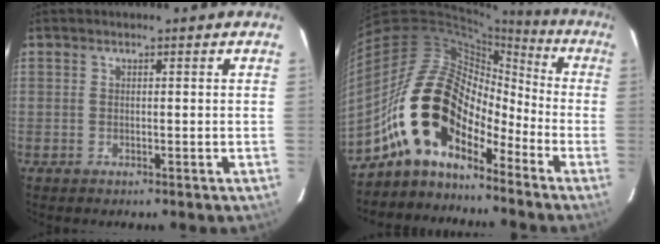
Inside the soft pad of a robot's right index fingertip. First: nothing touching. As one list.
[{"total": 15.5, "force": [-9.6, 8.5, 8.6], "torque": [-0.148, 0.015, -0.190]}]